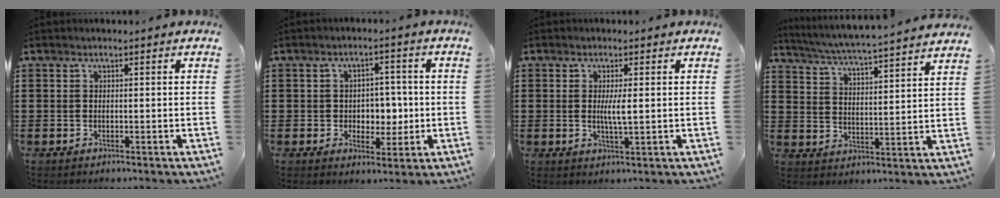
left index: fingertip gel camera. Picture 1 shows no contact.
{"total": 4.5, "force": [-0.2, 3.7, 2.4], "torque": [-0.046, 0.004, -0.011]}
{"total": 3.3, "force": [0.3, 0.4, 3.2], "torque": [-0.062, -0.003, 0.003]}
{"total": 4.7, "force": [4.4, -1.0, 1.4], "torque": [-0.048, -0.040, 0.068]}